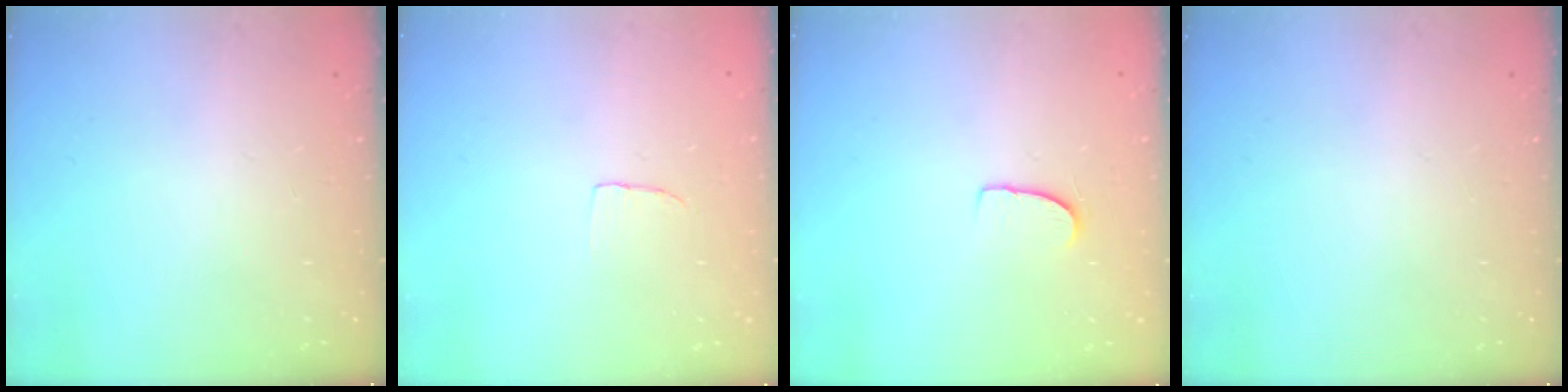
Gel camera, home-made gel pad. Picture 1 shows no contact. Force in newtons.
{"total": 2.7, "press": 2.7, "slide": 0.2}
{"total": 5.7, "press": 5.6, "slide": 0.5}
{"total": 0.0}